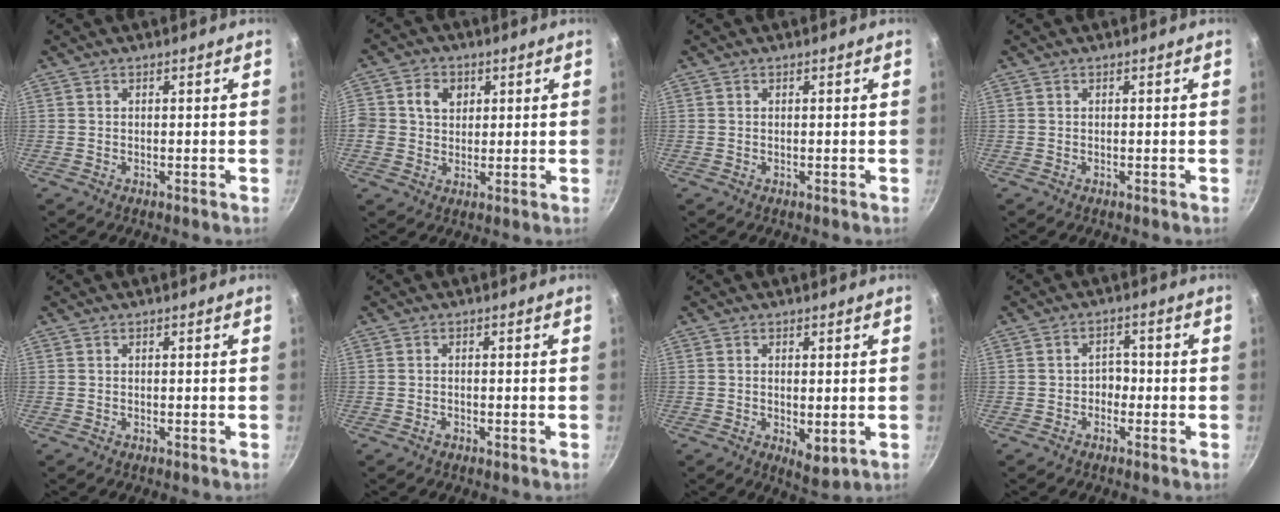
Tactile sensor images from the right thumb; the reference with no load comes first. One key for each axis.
{"total": 5.8, "fx": 1.4, "fy": 5.1, "fz": 2.5, "tx": -0.018, "ty": 0.000, "tz": 0.015}
{"total": 0.0}
{"total": 0.0}
{"total": 0.0}
{"total": 0.7, "fx": -0.5, "fy": 0.3, "fz": 0.5, "tx": -0.012, "ty": 0.003, "tz": -0.012}
{"total": 4.3, "fx": -0.4, "fy": 1.9, "fz": 3.8, "tx": -0.059, "ty": -0.016, "tz": -0.002}
{"total": 2.7, "fx": -1.0, "fy": 2.1, "fz": 1.3, "tx": 0.004, "ty": 0.017, "tz": -0.019}